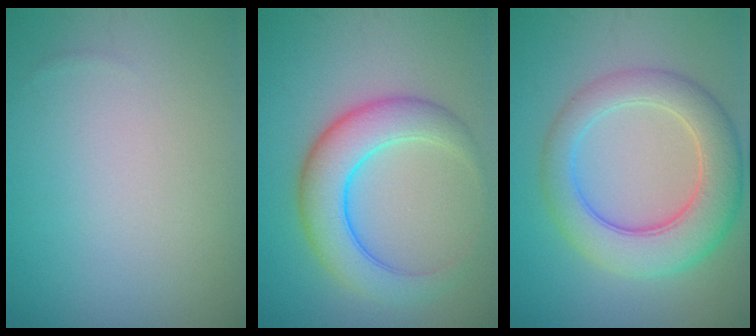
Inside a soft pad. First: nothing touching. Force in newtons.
{"total": 6.2, "press": 6.2, "slide": 0.2}
{"total": 6.8, "press": 6.8, "slide": 0.3}